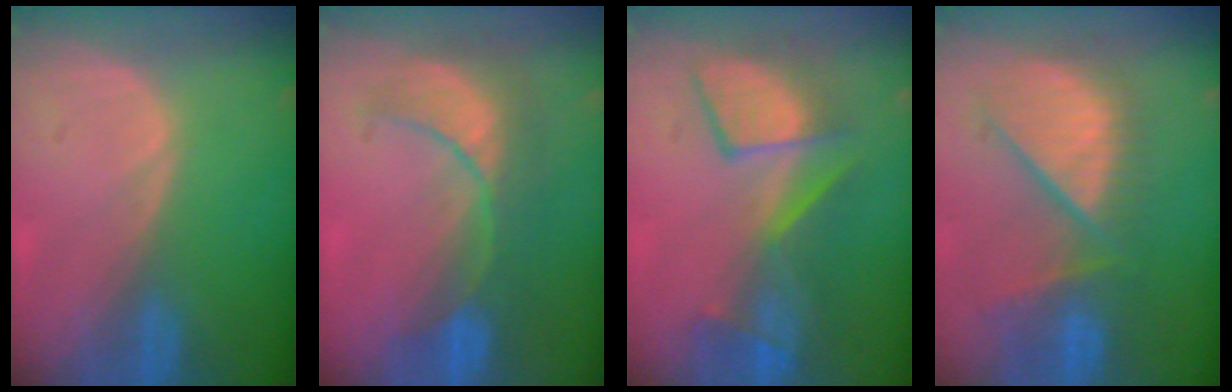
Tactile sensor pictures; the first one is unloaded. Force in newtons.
{"total": 8.1, "press": 8.1, "slide": 0.9}
{"total": 8.8, "press": 8.8, "slide": 0.6}
{"total": 10.1, "press": 9.5, "slide": 3.5}